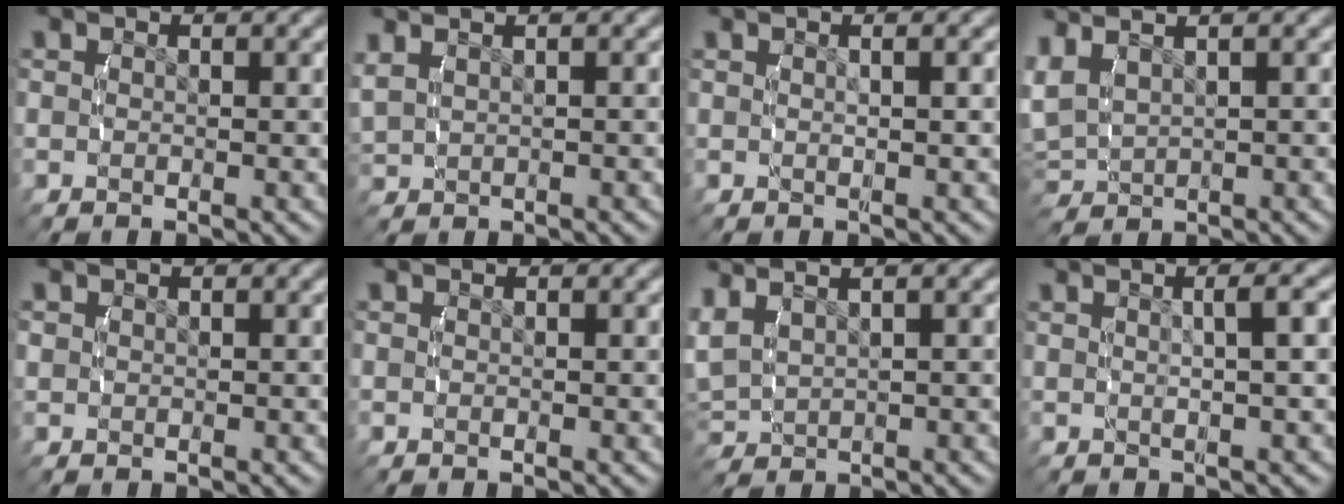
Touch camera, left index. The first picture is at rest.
{"total": 2.6, "force": [1.2, 1.7, 1.6], "torque": [-0.032, 0.016, 0.022]}
{"total": 0.7, "force": [0.3, -0.1, 0.6], "torque": [-0.008, 0.005, 0.008]}
{"total": 5.2, "force": [1.6, 3.9, 3.0], "torque": [-0.088, -0.002, 0.034]}
{"total": 0.8, "force": [0.2, 0.7, 0.2], "torque": [-0.009, -0.004, 0.009]}
{"total": 0.0}
{"total": 4.7, "force": [1.7, 3.3, 2.8], "torque": [-0.075, 0.004, 0.034]}
{"total": 2.9, "force": [1.1, 0.6, 2.6], "torque": [-0.026, 0.017, 0.014]}